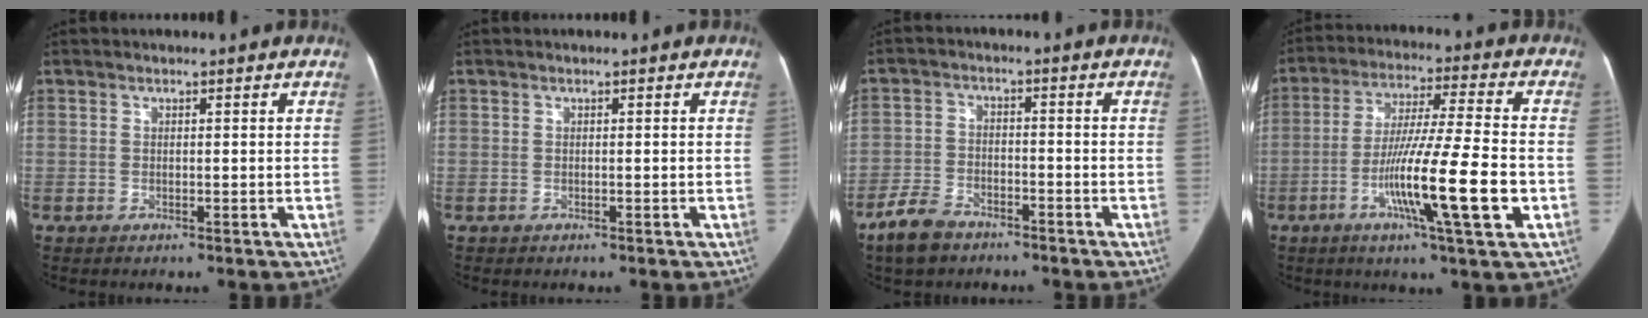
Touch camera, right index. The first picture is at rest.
{"total": 0.7, "force": [-0.2, 0.7, -0.1], "torque": [0.006, 0.007, -0.006]}
{"total": 6.9, "force": [-5.1, 3.7, 2.8], "torque": [-0.073, 0.003, -0.089]}
{"total": 15.7, "force": [-4.8, 0.1, 14.9], "torque": [-0.262, -0.013, -0.084]}